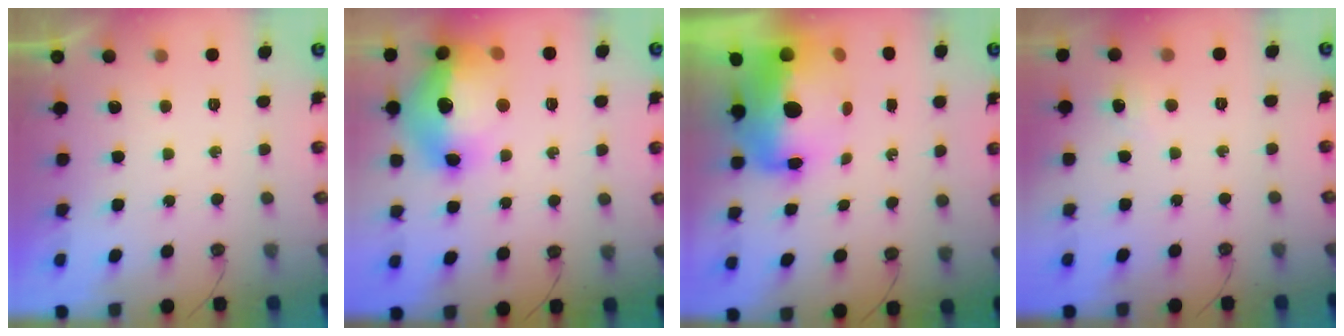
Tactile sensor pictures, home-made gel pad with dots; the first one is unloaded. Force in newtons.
{"total": 20.3, "press": 20.2, "slide": 1.9}
{"total": 14.1, "press": 14.1, "slide": 1.3}
{"total": 2.3, "press": 2.0, "slide": 1.0}